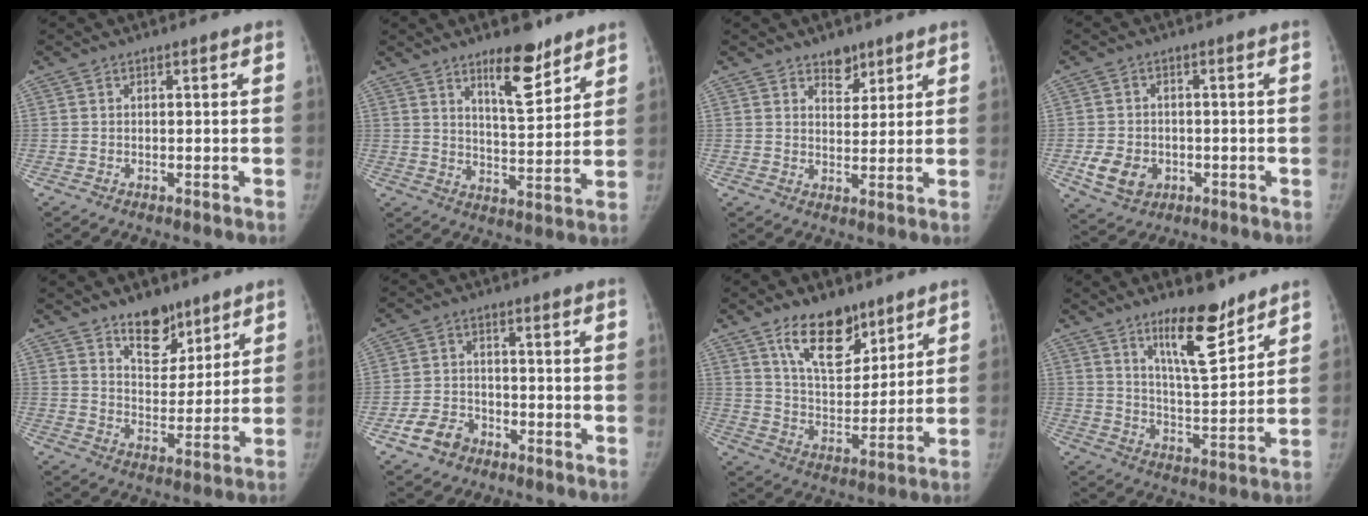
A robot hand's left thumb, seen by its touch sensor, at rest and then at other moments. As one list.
[{"total": 10.0, "force": [6.9, 3.2, 6.5], "torque": [-0.079, -0.052, 0.111]}, {"total": 4.4, "force": [3.2, 2.6, 1.7], "torque": [0.003, -0.023, 0.052]}, {"total": 7.3, "force": [-2.1, 5.8, 3.8], "torque": [-0.056, 0.006, -0.026]}, {"total": 9.7, "force": [6.8, 5.2, 4.4], "torque": [-0.034, -0.048, 0.115]}, {"total": 6.1, "force": [-3.7, 4.3, 2.3], "torque": [-0.034, 0.023, -0.063]}, {"total": 13.9, "force": [9.0, 7.2, 7.8], "torque": [-0.091, -0.060, 0.160]}, {"total": 12.2, "force": [8.5, 3.3, 8.1], "torque": [-0.110, -0.070, 0.147]}]